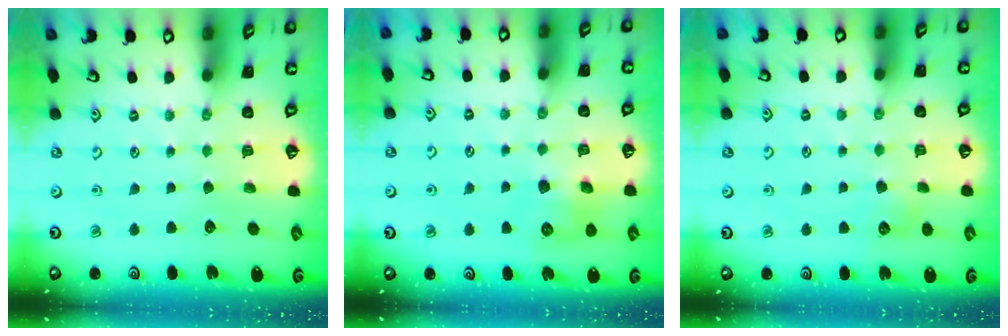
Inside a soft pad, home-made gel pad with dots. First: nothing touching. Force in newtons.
{"total": 8.4, "press": 8.4, "slide": 0.5}
{"total": 7.3, "press": 7.3, "slide": 0.8}